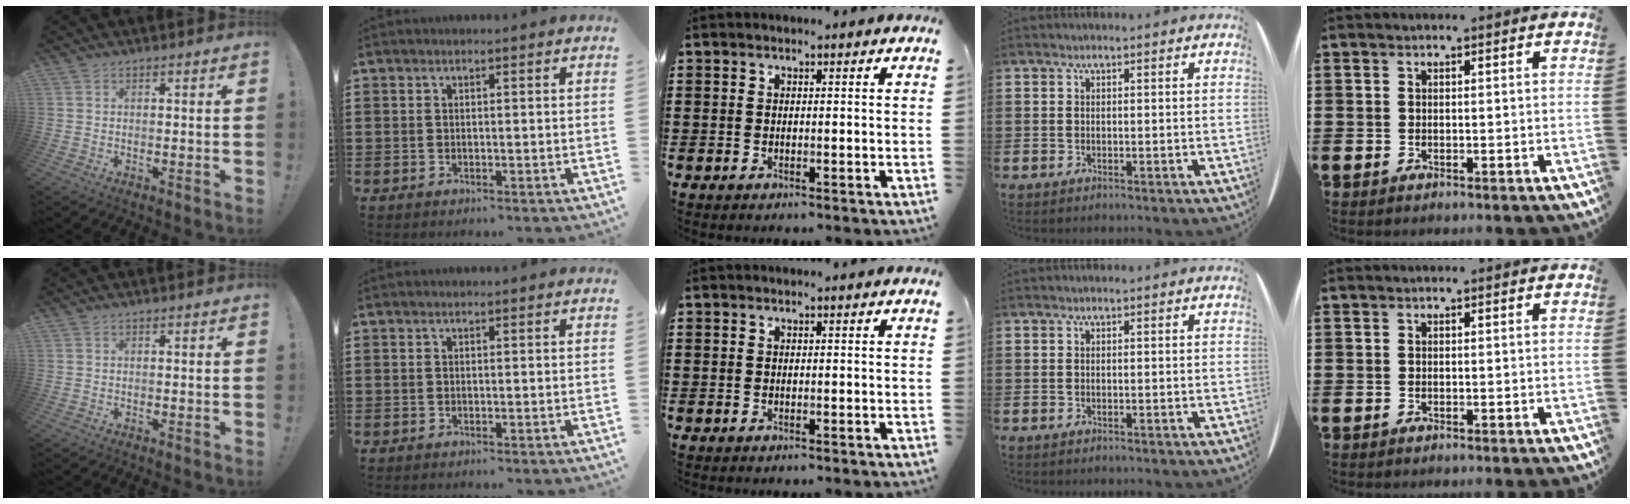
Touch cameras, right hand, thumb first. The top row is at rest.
{}